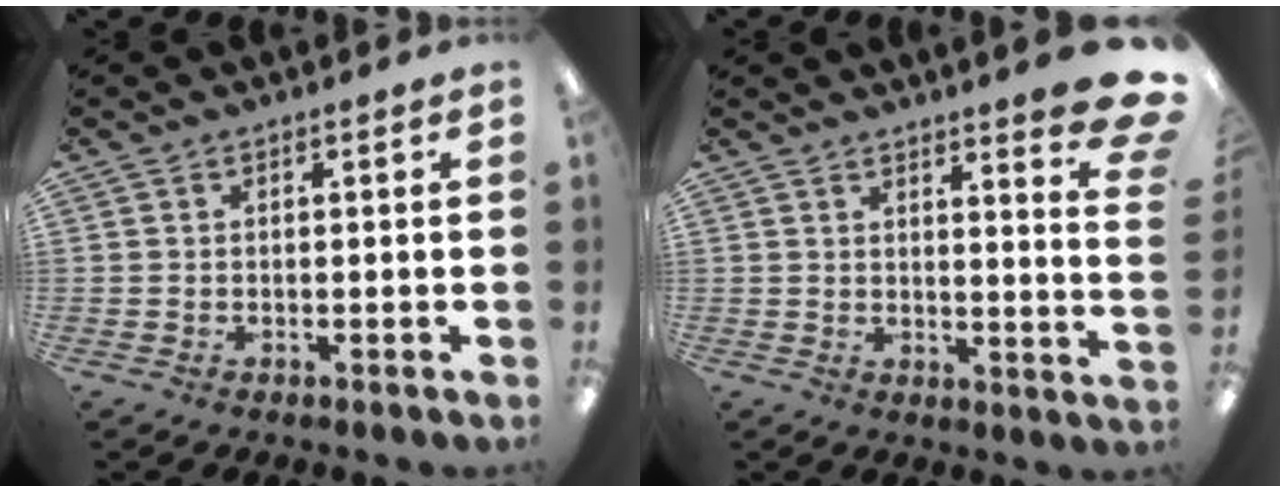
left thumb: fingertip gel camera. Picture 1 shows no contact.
{"total": 8.6, "force": [6.2, 1.1, 5.9], "torque": [-0.079, -0.054, 0.102]}